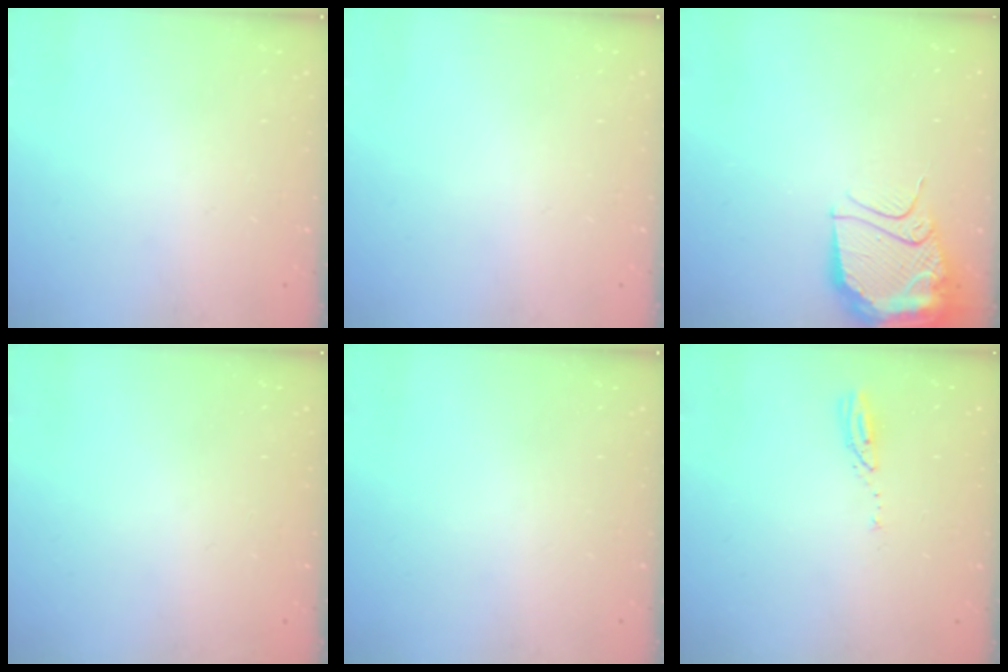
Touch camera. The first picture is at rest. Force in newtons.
{"total": 0.0}
{"total": 14.2, "press": 14.2, "slide": 1.4}
{"total": 2.8, "press": 2.2, "slide": 1.7}
{"total": 0.0}
{"total": 3.7, "press": 3.7, "slide": 0.3}